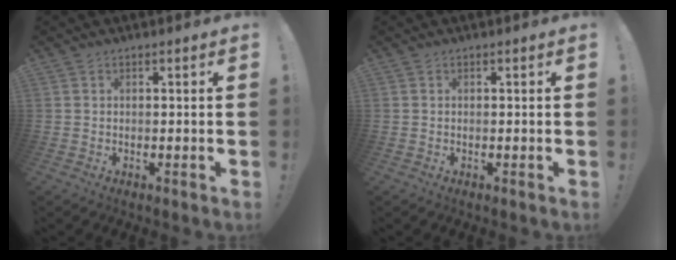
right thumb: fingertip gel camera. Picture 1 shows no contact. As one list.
[{"total": 0.0}]